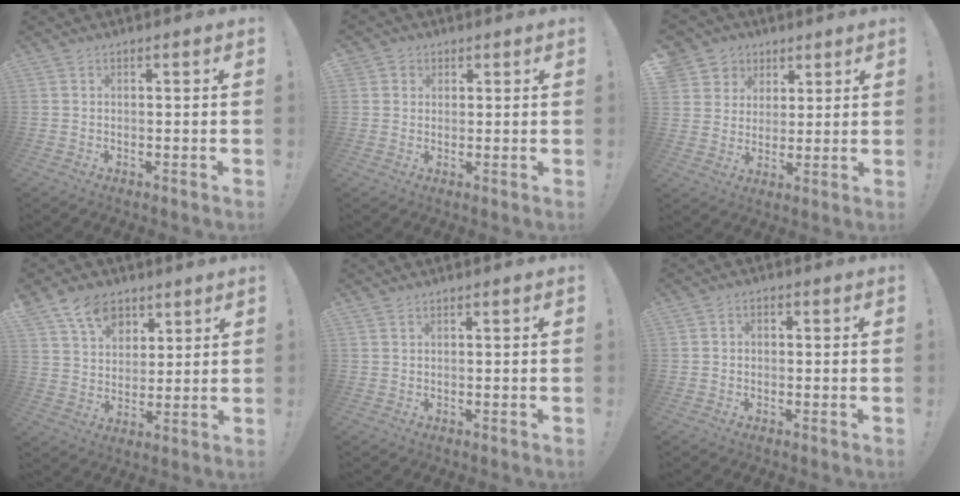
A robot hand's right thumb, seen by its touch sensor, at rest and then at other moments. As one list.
[{"total": 3.2, "force": [1.0, 3.0, 0.5], "torque": [-0.004, -0.001, 0.018]}, {"total": 8.9, "force": [3.7, 7.9, 1.6], "torque": [-0.022, -0.027, 0.079]}, {"total": 12.0, "force": [7.2, 8.3, 4.8], "torque": [-0.081, -0.036, 0.141]}, {"total": 0.8, "force": [0.6, 0.3, 0.4], "torque": [-0.009, 0.000, 0.012]}, {"total": 1.9, "force": [-0.8, 1.5, 0.9], "torque": [-0.014, 0.009, -0.016]}]